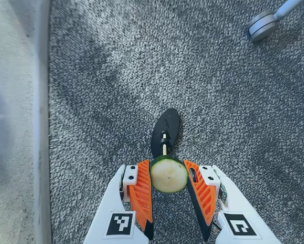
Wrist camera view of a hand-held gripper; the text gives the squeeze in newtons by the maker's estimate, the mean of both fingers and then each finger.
{"total": 8.3, "left": 7.8, "right": 8.9}